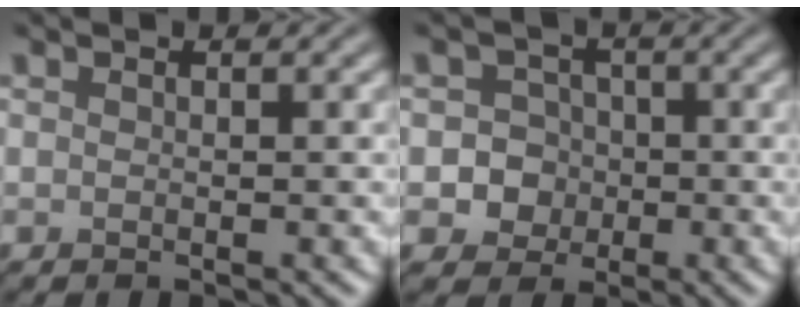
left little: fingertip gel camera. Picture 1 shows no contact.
{"total": 4.1, "force": [-0.8, 3.9, 1.0], "torque": [0.012, 0.015, -0.033]}